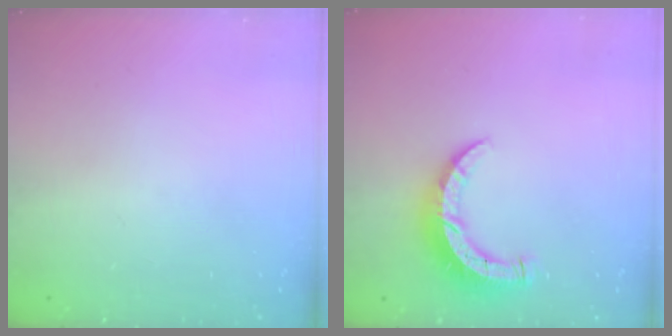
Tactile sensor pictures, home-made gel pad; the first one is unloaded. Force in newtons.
{"total": 8.4, "press": 8.3, "slide": 0.6}